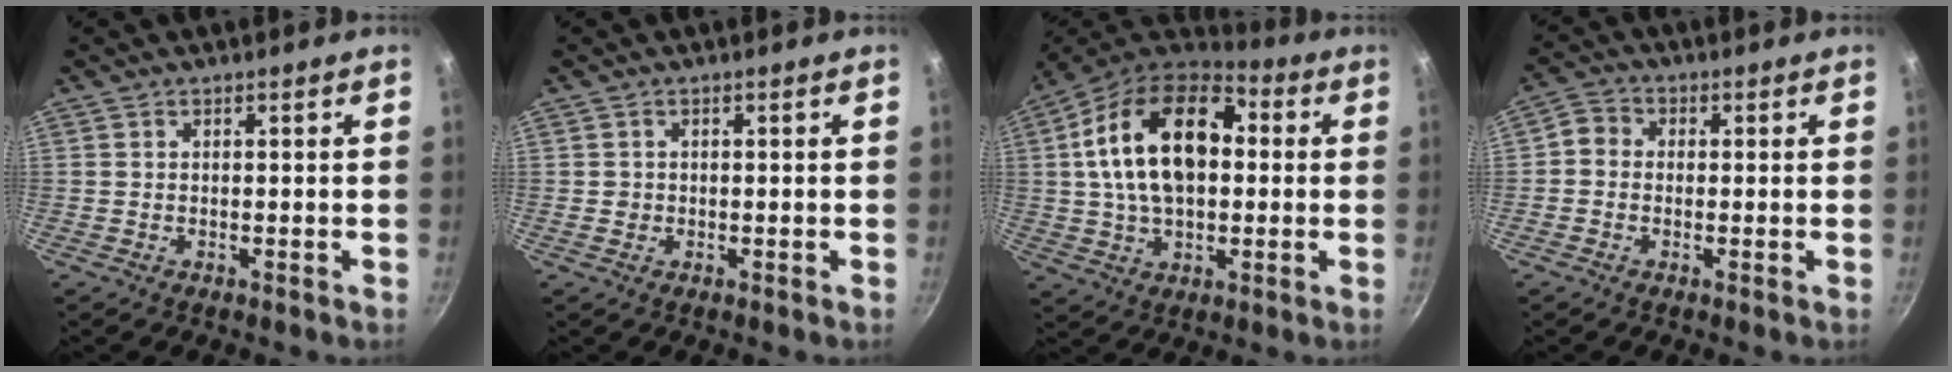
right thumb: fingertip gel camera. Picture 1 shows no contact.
{"total": 1.0, "force": [-0.1, 1.0, 0.2], "torque": [0.001, 0.001, -0.001]}
{"total": 21.0, "force": [2.7, 13.1, 16.2], "torque": [-0.264, 0.029, 0.030]}
{"total": 3.6, "force": [-0.4, 3.2, 1.7], "torque": [-0.024, 0.010, -0.025]}